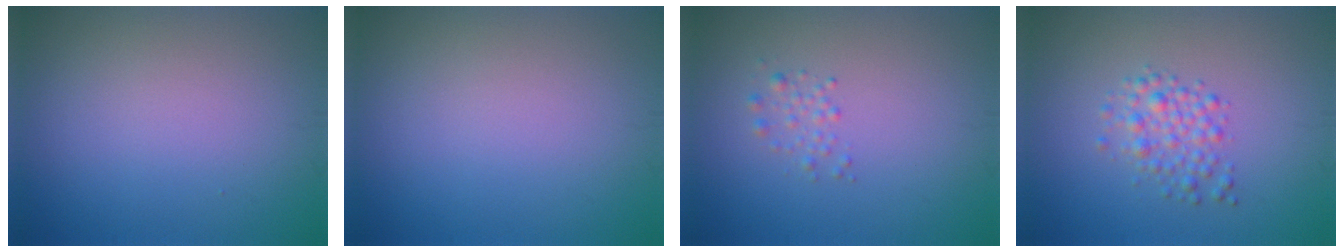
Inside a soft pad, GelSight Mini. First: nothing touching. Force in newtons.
{"total": 0.0}
{"total": 1.5, "press": 1.5, "slide": 0.0}
{"total": 2.4, "press": 2.4, "slide": 0.1}